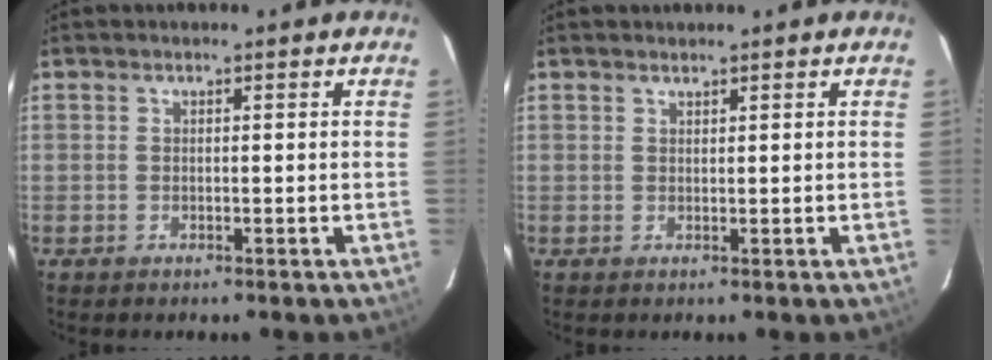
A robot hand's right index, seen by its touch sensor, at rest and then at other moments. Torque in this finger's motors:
{"motor_torque": [-0.08, 0.05, -0.03, 0.00]}